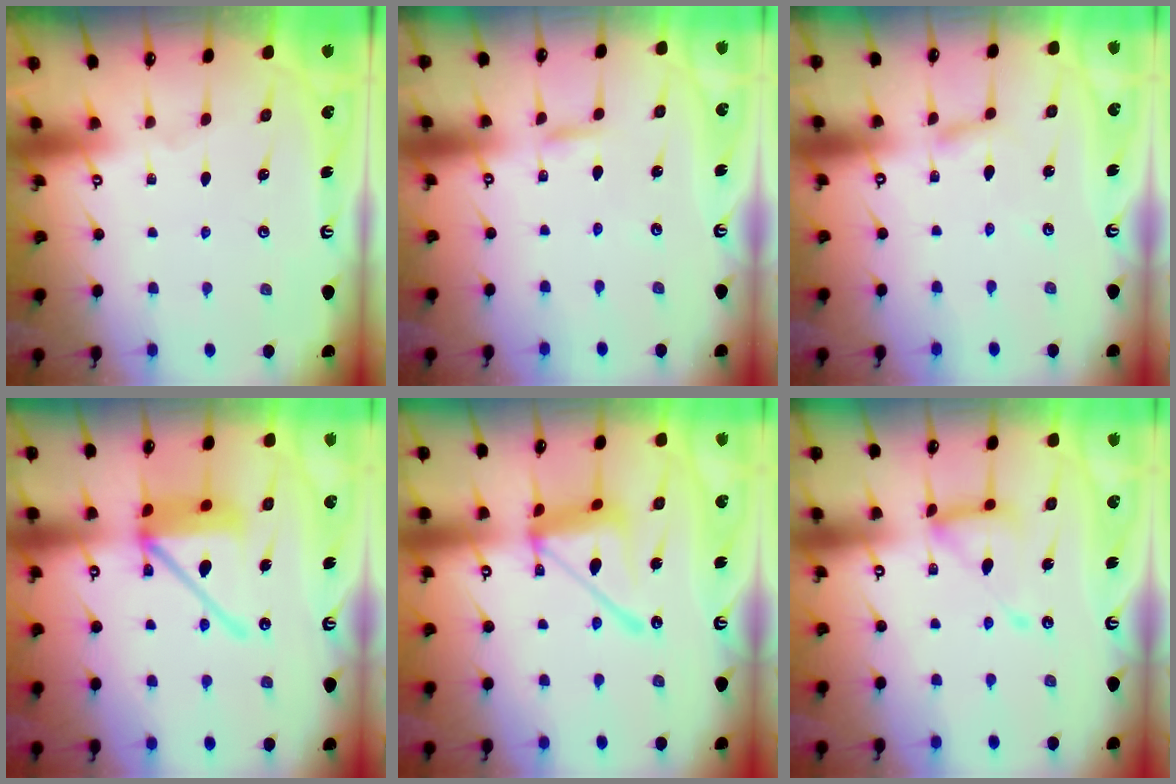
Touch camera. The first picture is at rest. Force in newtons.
{"total": 1.9, "press": 1.9, "slide": 0.1}
{"total": 2.4, "press": 2.4, "slide": 0.2}
{"total": 15.3, "press": 15.2, "slide": 1.9}
{"total": 15.5, "press": 15.4, "slide": 1.4}
{"total": 13.8, "press": 13.7, "slide": 1.3}